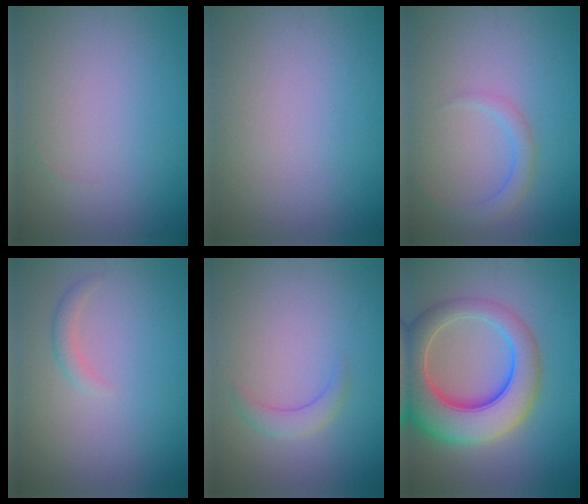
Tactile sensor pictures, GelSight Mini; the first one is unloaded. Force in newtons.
{"total": 0.0}
{"total": 1.8, "press": 1.8, "slide": 0.0}
{"total": 1.1, "press": 1.1, "slide": 0.1}
{"total": 1.7, "press": 1.6, "slide": 0.2}
{"total": 9.8, "press": 9.8, "slide": 0.6}